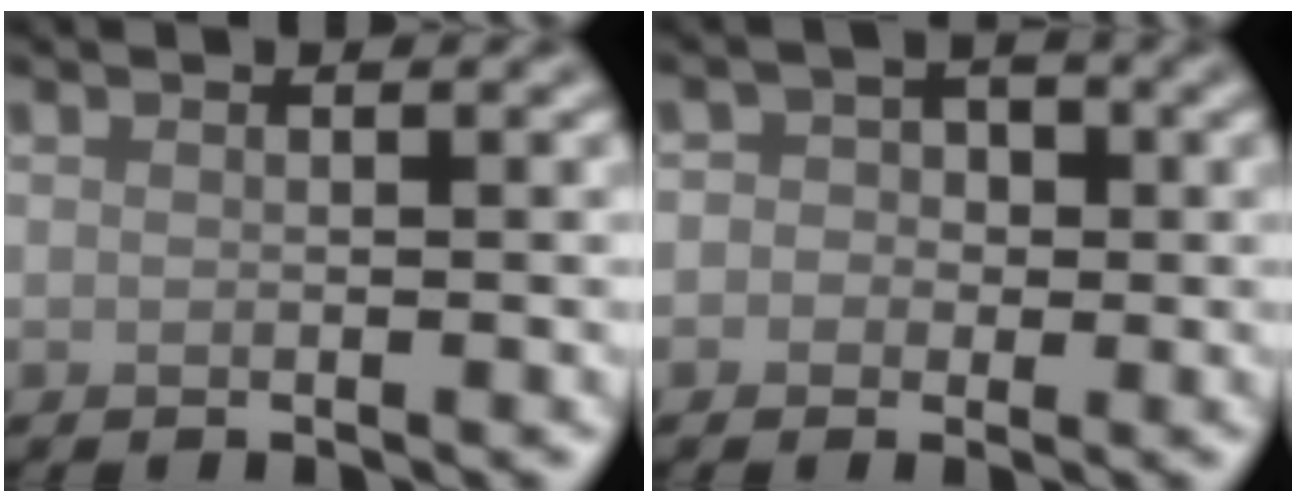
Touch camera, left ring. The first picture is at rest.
{"total": 2.9, "force": [0.1, 2.7, 1.0], "torque": [0.017, 0.009, -0.027]}